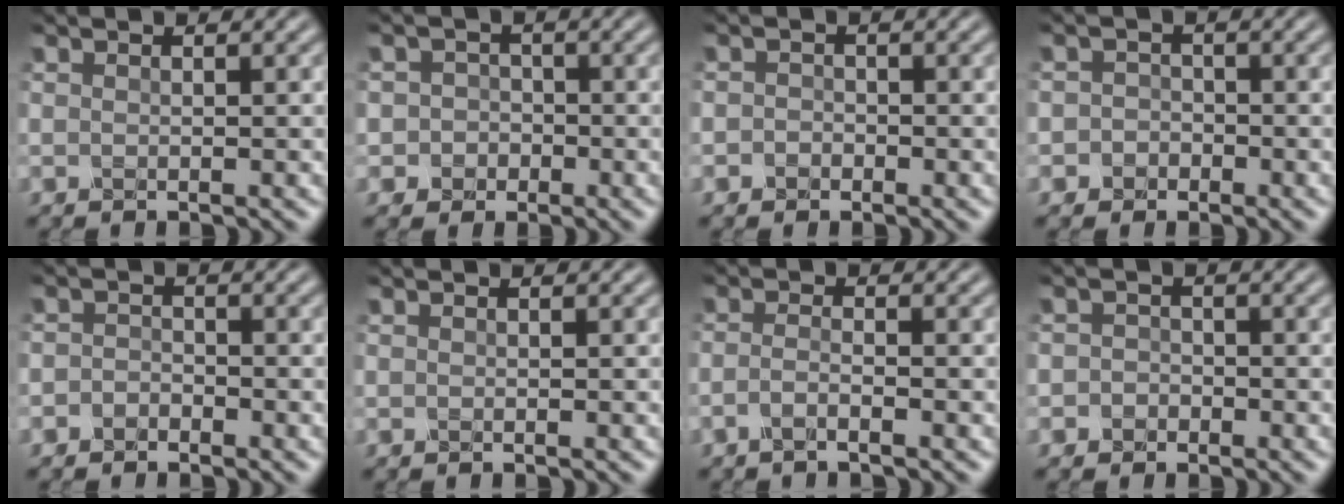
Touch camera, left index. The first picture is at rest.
{"total": 2.6, "force": [-0.7, 2.5, 0.3], "torque": [0.022, 0.004, -0.025]}
{"total": 1.0, "force": [-0.4, 0.9, 0.2], "torque": [0.004, -0.003, -0.012]}
{"total": 1.9, "force": [-0.6, 1.8, 0.3], "torque": [0.019, 0.006, -0.024]}
{"total": 1.2, "force": [-0.8, 0.8, 0.3], "torque": [-0.002, 0.004, -0.018]}
{"total": 0.0}
{"total": 1.5, "force": [-0.9, 0.4, 1.2], "torque": [-0.021, -0.002, -0.025]}
{"total": 1.5, "force": [-0.5, 1.4, 0.3], "torque": [0.017, 0.003, -0.018]}